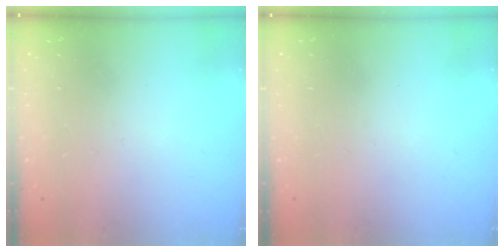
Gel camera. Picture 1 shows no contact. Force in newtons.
{"total": 0.0}